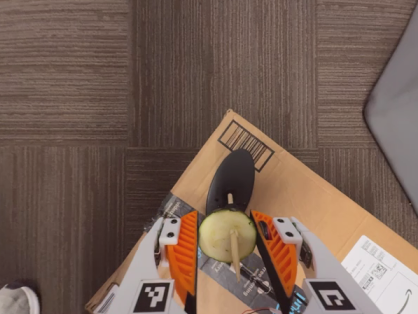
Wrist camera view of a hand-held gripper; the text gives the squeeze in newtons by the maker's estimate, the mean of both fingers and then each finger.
{"total": 7.4, "left": 7.8, "right": 6.9}